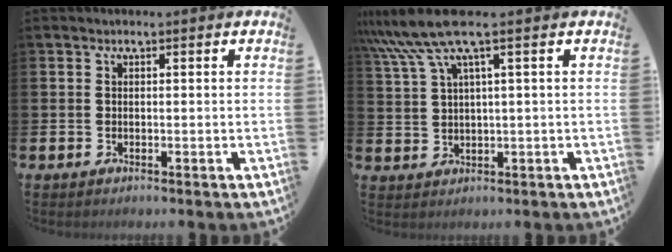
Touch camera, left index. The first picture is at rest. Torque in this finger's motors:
{"motor_torque": [0.38, -0.13, 1.05, 0.21]}